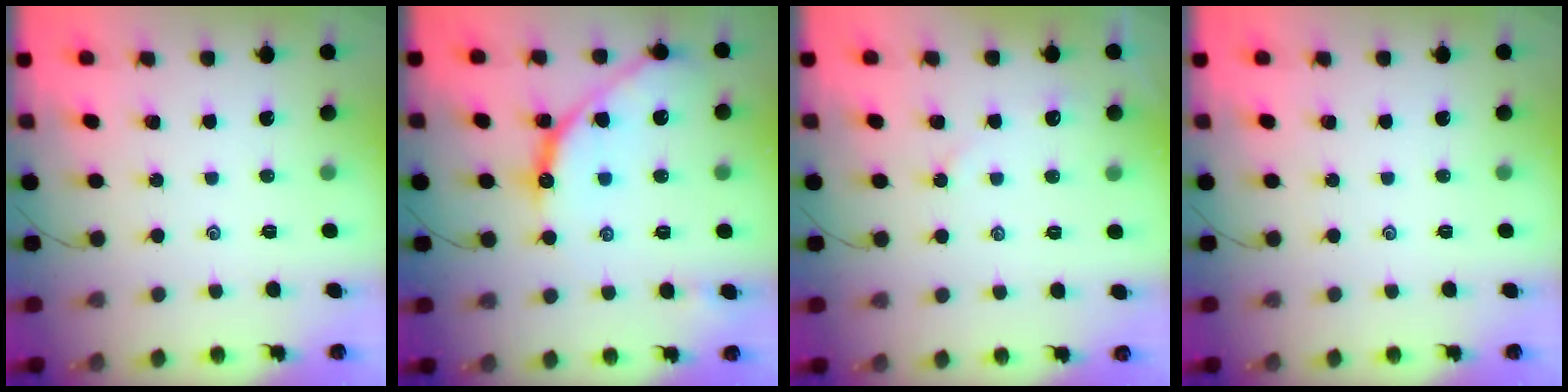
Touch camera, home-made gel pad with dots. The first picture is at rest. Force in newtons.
{"total": 12.5, "press": 12.5, "slide": 1.0}
{"total": 2.6, "press": 2.5, "slide": 0.3}
{"total": 0.0}